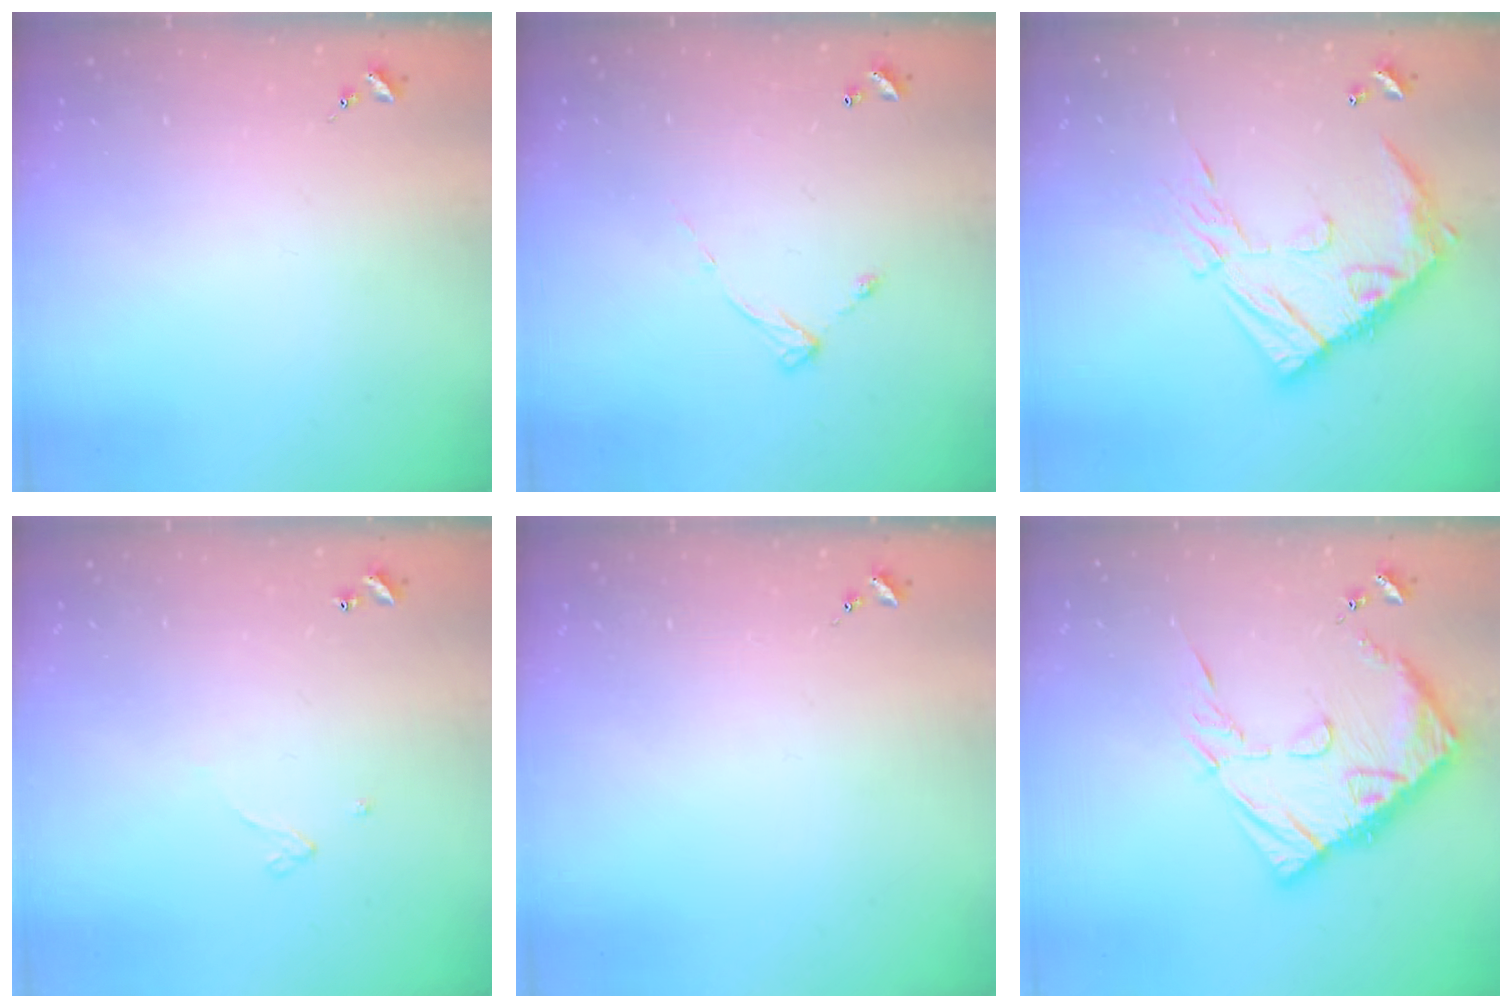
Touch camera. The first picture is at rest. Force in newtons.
{"total": 6.9, "press": 6.9, "slide": 0.5}
{"total": 17.2, "press": 17.2, "slide": 1.3}
{"total": 3.2, "press": 3.2, "slide": 0.1}
{"total": 0.0}
{"total": 15.6, "press": 15.5, "slide": 1.4}